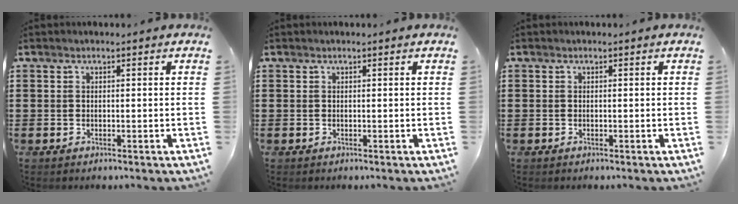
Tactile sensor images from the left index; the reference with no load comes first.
{"total": 0.0}
{"total": 0.0}